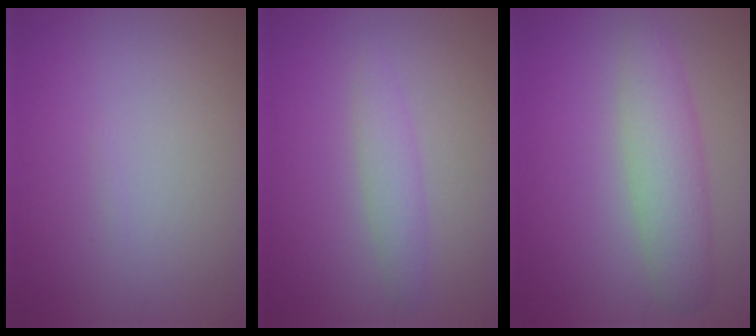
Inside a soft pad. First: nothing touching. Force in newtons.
{"total": 2.0, "press": 2.0, "slide": 0.0}
{"total": 4.0, "press": 4.0, "slide": 0.1}